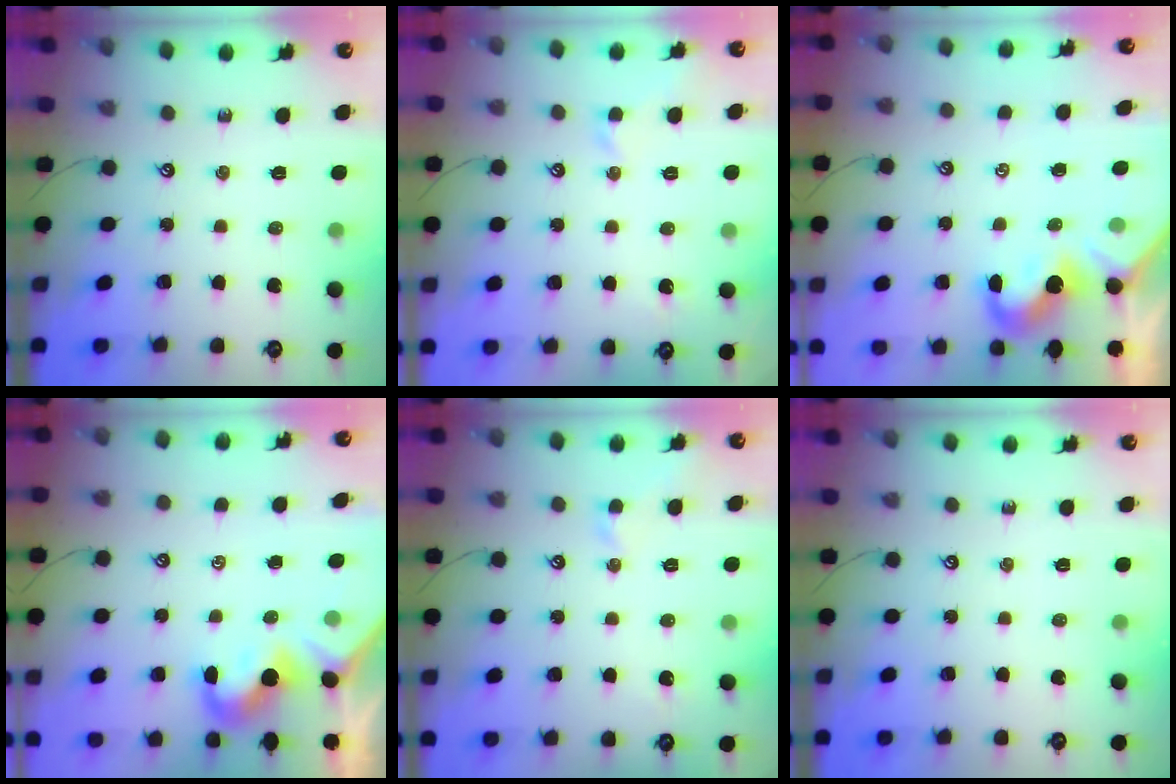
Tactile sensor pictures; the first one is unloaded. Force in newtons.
{"total": 0.9, "press": 0.8, "slide": 0.3}
{"total": 1.4, "press": 1.2, "slide": 0.8}
{"total": 2.0, "press": 1.8, "slide": 0.9}
{"total": 0.7, "press": 0.7, "slide": 0.2}
{"total": 0.0}